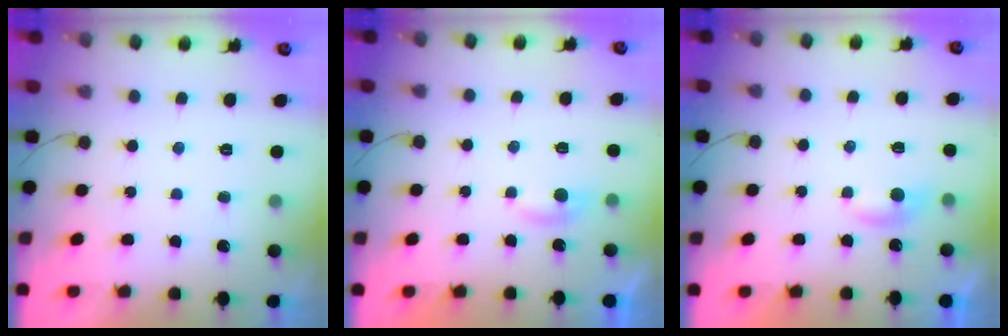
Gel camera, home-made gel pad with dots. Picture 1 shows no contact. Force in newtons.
{"total": 2.8, "press": 2.8, "slide": 0.3}
{"total": 4.1, "press": 4.1, "slide": 0.5}